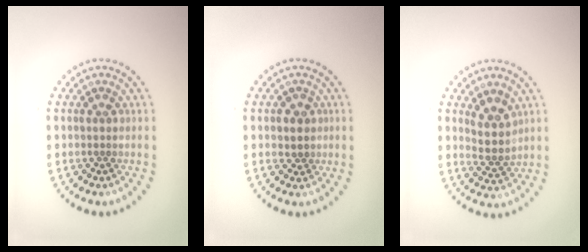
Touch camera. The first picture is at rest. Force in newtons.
{"total": 1.3, "press": 1.2, "slide": 0.5}
{"total": 2.9, "press": 2.6, "slide": 1.4}